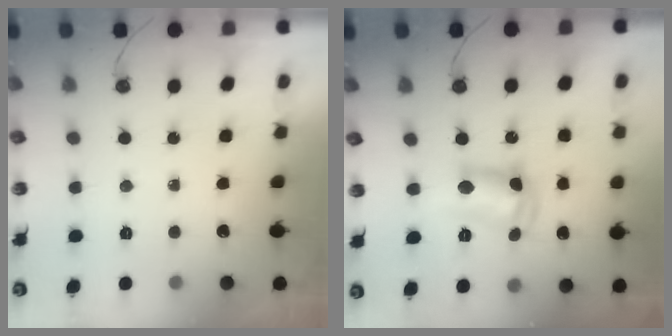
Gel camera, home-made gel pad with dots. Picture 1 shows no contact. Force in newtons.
{"total": 11.7, "press": 11.7, "slide": 0.9}